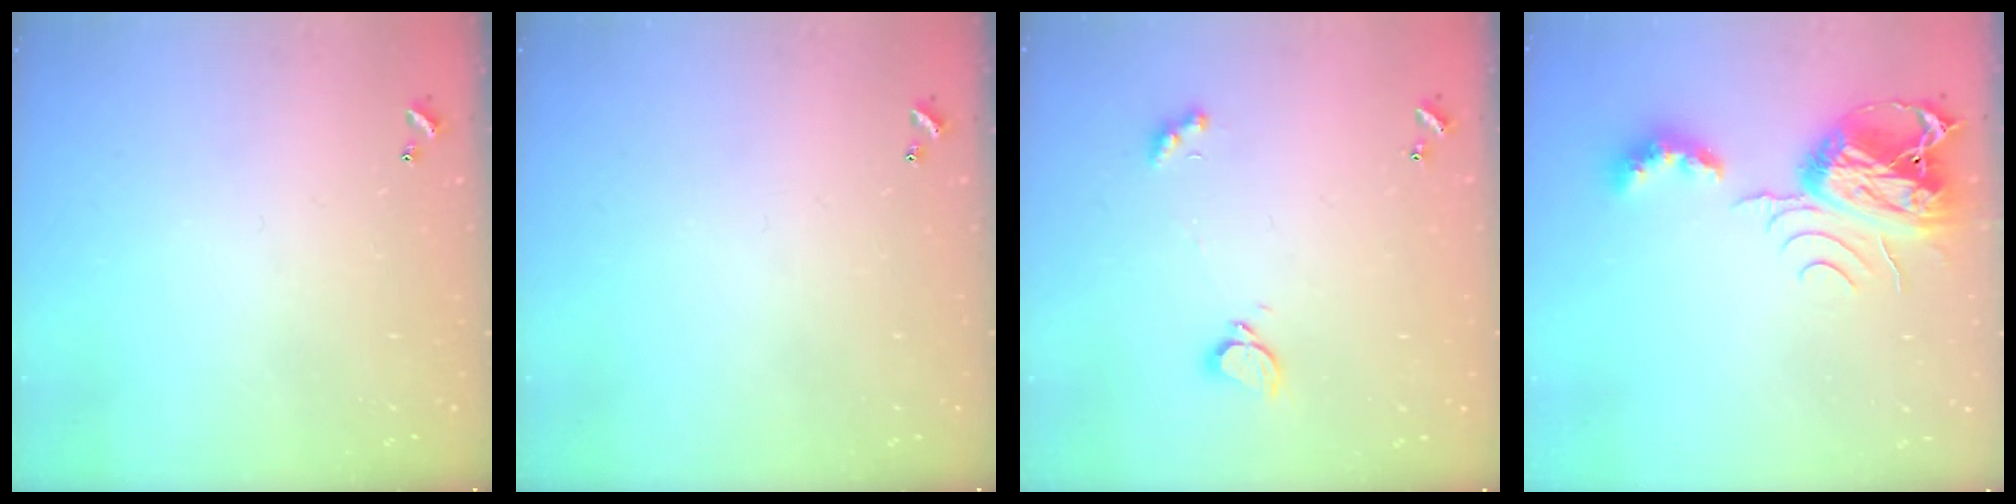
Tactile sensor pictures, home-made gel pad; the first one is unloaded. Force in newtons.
{"total": 0.0}
{"total": 1.8, "press": 1.7, "slide": 0.6}
{"total": 9.7, "press": 9.6, "slide": 1.2}